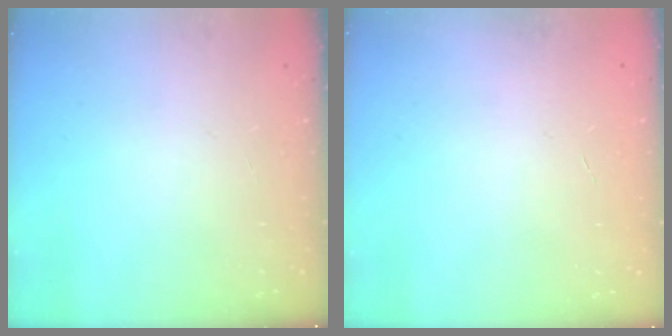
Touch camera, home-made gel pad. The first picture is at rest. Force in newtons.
{"total": 0.6, "press": 0.6, "slide": 0.2}